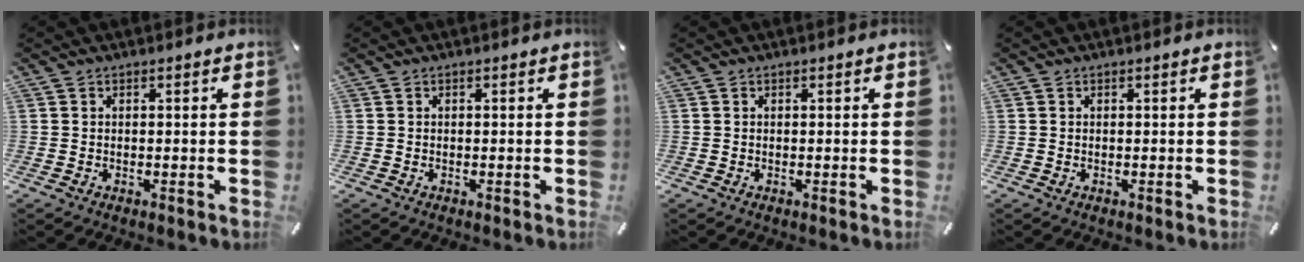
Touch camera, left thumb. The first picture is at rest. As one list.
[{"total": 0.0}, {"total": 0.0}, {"total": 0.0}]